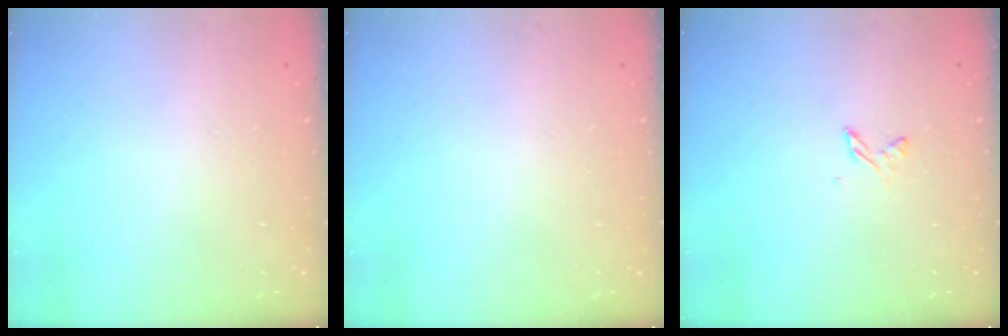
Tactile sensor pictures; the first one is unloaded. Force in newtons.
{"total": 0.0}
{"total": 3.0, "press": 2.9, "slide": 0.4}